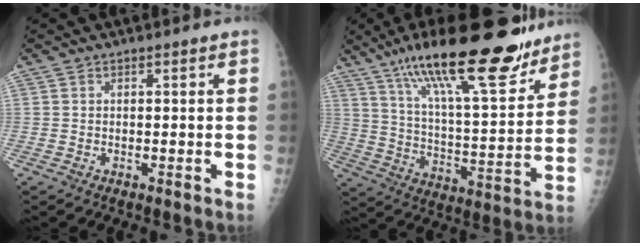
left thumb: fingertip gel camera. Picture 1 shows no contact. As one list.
[{"total": 25.7, "force": [17.9, 6.2, 17.3], "torque": [-0.252, -0.063, 0.293]}]